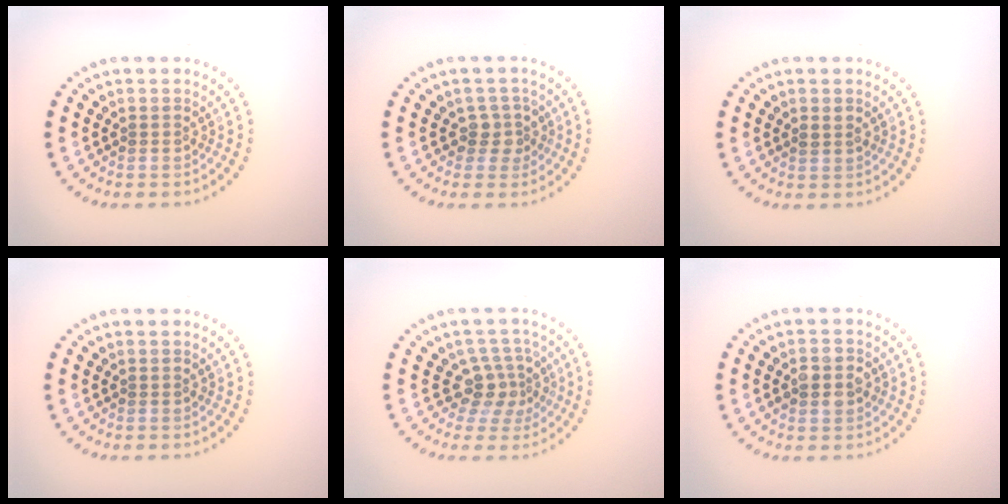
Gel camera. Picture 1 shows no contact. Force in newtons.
{"total": 1.8, "press": 1.4, "slide": 1.1}
{"total": 0.8, "press": 0.8, "slide": 0.1}
{"total": 0.0}
{"total": 2.9, "press": 2.2, "slide": 1.9}
{"total": 2.7, "press": 2.7, "slide": 0.2}